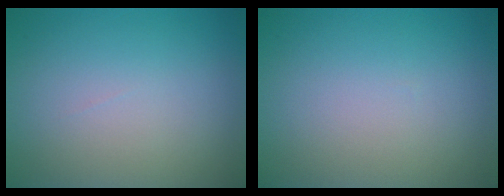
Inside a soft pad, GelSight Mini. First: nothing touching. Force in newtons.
{"total": 0.0}